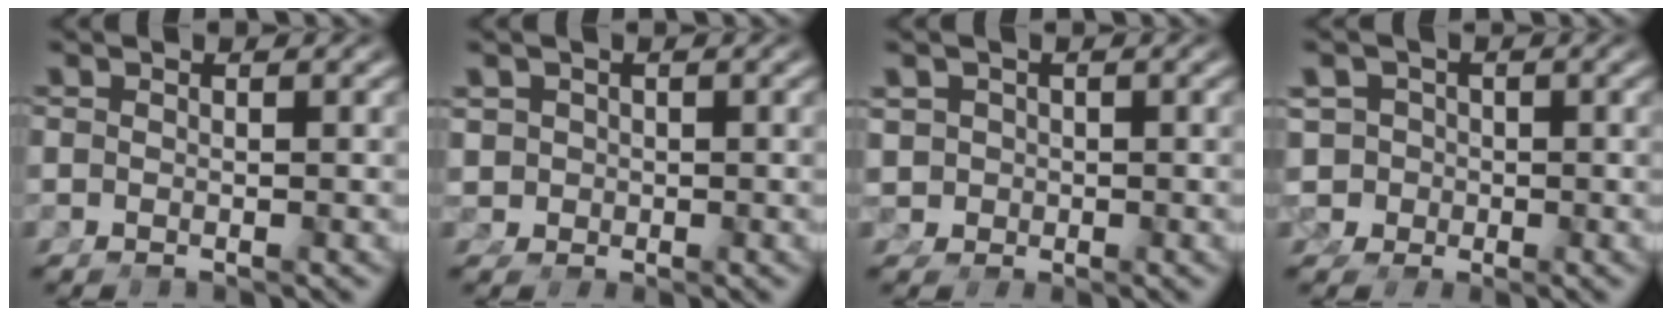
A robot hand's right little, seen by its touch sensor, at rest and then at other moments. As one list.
[{"total": 2.9, "force": [0.1, 2.7, 1.0], "torque": [-0.034, -0.017, 0.010]}, {"total": 4.2, "force": [-0.2, 3.9, 1.5], "torque": [-0.044, -0.023, 0.005]}, {"total": 10.4, "force": [-1.6, 9.8, 3.0], "torque": [-0.097, -0.039, -0.028]}]